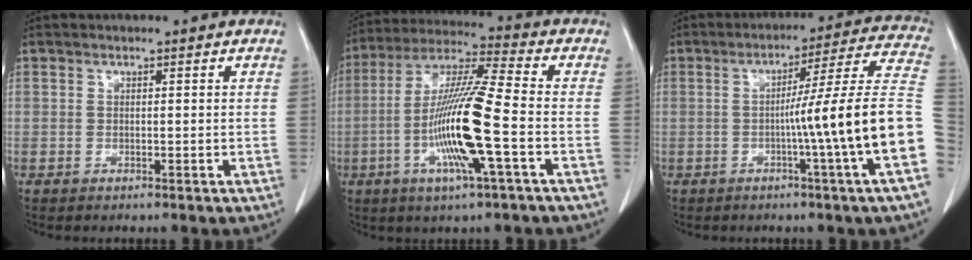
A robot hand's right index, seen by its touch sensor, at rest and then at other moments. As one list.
[{"total": 15.1, "force": [-3.8, 0.2, 14.6], "torque": [-0.291, -0.008, -0.079]}, {"total": 16.8, "force": [-3.6, -2.9, 16.1], "torque": [-0.201, 0.009, -0.062]}]